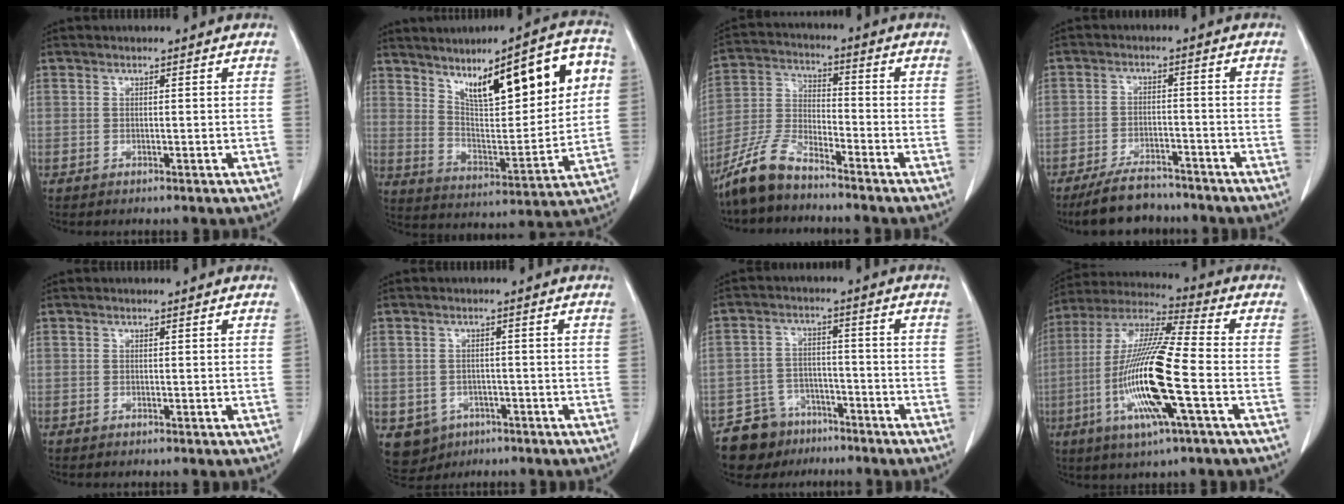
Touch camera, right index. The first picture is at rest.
{"total": 20.1, "force": [8.2, 4.8, 17.7], "torque": [-0.259, 0.026, 0.135]}
{"total": 8.5, "force": [-7.2, 2.1, 4.1], "torque": [-0.099, -0.007, -0.149]}
{"total": 8.0, "force": [-6.9, 2.7, 2.8], "torque": [-0.050, -0.009, -0.113]}
{"total": 0.0}
{"total": 5.8, "force": [-2.7, 5.0, 1.1], "torque": [-0.017, 0.005, -0.033]}
{"total": 8.0, "force": [-6.0, 5.3, 0.5], "torque": [-0.008, 0.020, -0.099]}
{"total": 17.5, "force": [-4.7, 1.0, 16.8], "torque": [-0.347, -0.015, -0.094]}